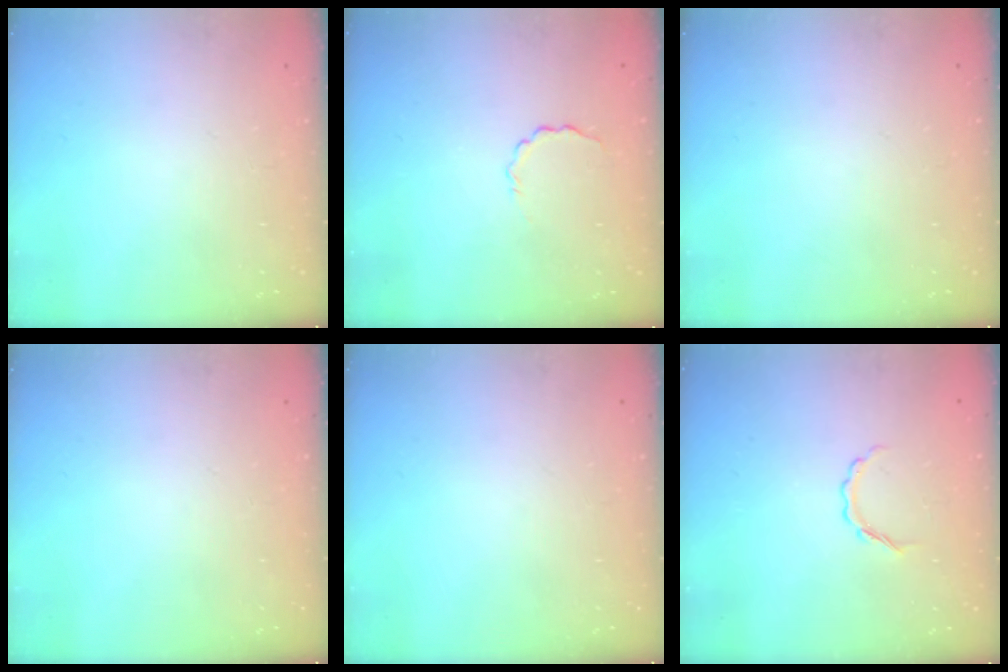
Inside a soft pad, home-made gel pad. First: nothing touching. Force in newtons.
{"total": 2.9, "press": 2.7, "slide": 0.9}
{"total": 0.0}
{"total": 0.0}
{"total": 0.0}
{"total": 3.7, "press": 3.6, "slide": 0.7}